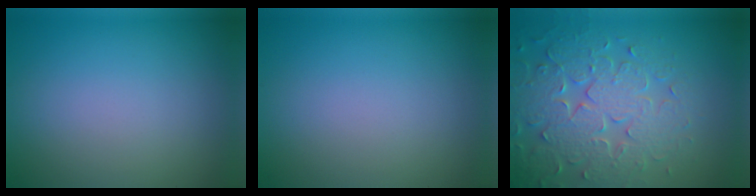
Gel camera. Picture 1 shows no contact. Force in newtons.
{"total": 0.0}
{"total": 7.4, "press": 6.0, "slide": 4.3}